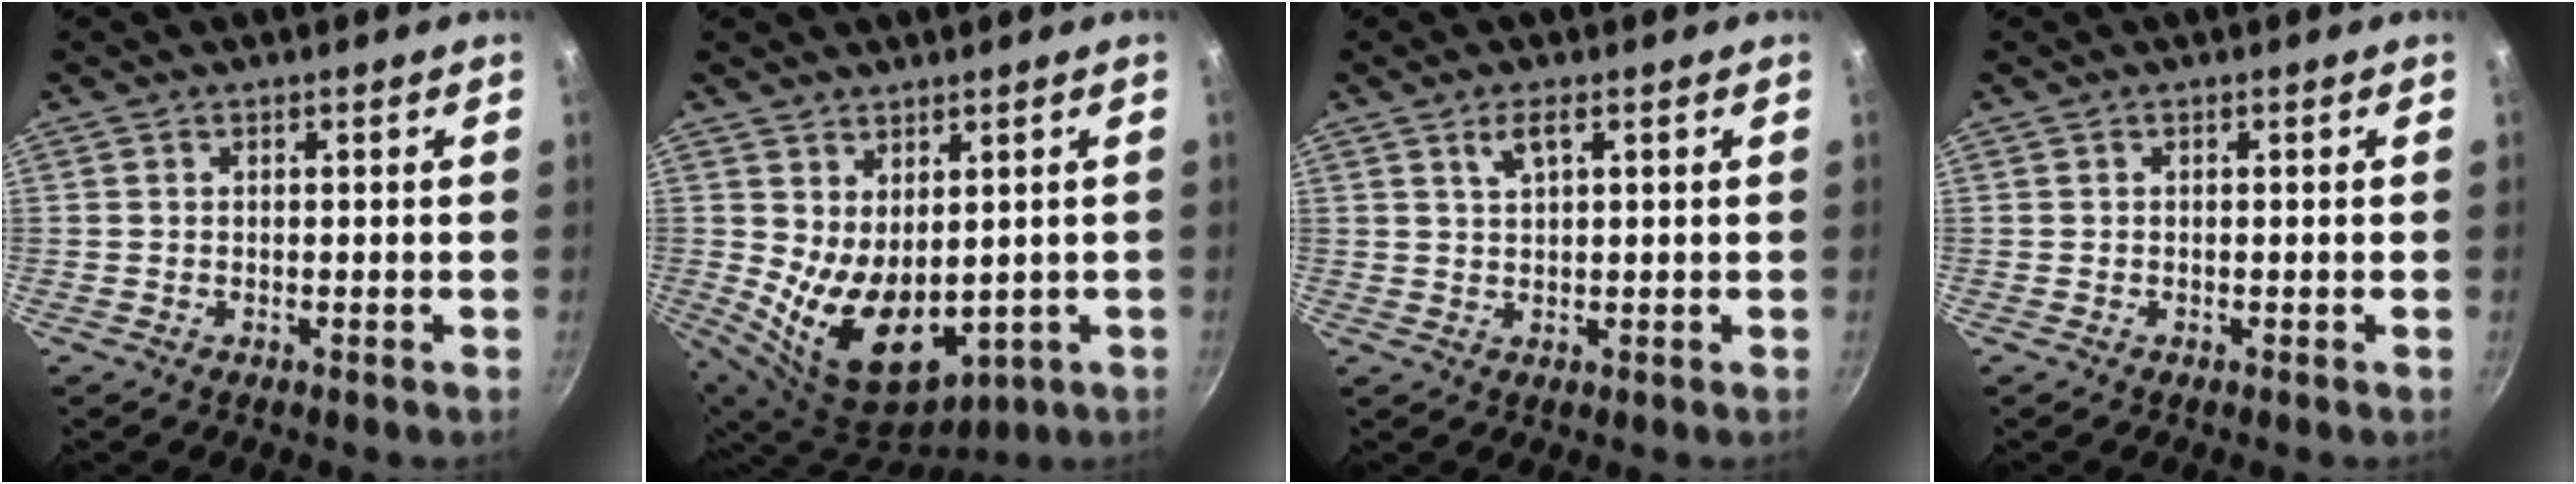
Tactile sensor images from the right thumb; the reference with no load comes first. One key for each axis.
{"total": 12.5, "fx": 0.5, "fy": 8.0, "fz": 9.6, "tx": -0.139, "ty": -0.039, "tz": 0.042}
{"total": 3.2, "fx": 1.5, "fy": 1.1, "fz": 2.5, "tx": -0.043, "ty": 0.000, "tz": 0.033}
{"total": 0.0}